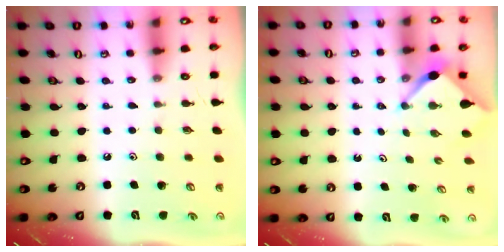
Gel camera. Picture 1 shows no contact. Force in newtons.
{"total": 3.4, "press": 3.4, "slide": 0.4}